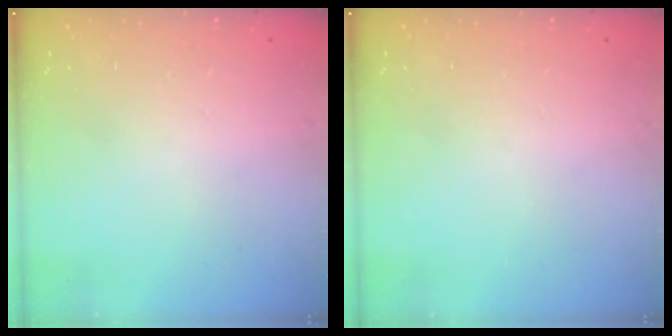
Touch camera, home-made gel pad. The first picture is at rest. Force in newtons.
{"total": 0.0}